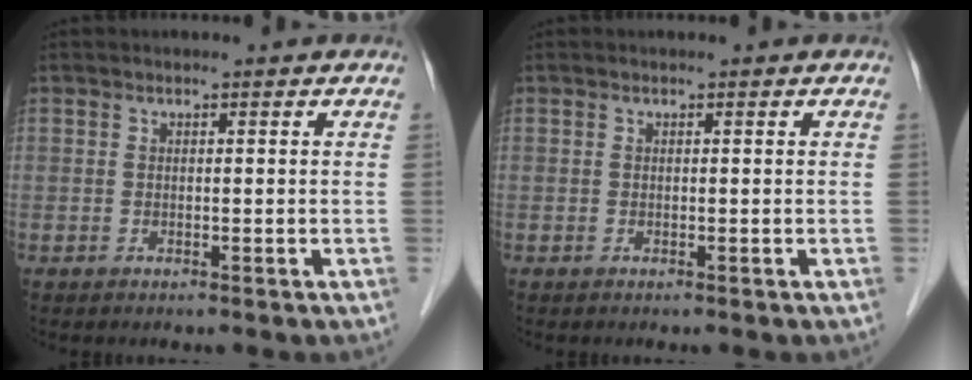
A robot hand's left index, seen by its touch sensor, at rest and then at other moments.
{"total": 0.0}